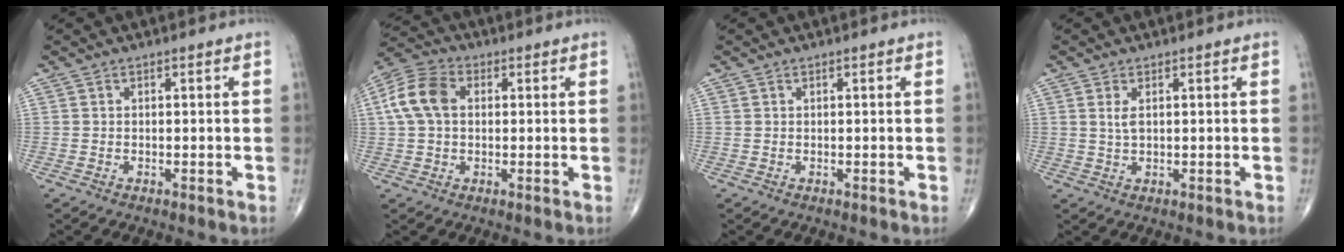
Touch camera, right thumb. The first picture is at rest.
{"total": 9.2, "force": [1.5, 6.3, 6.5], "torque": [-0.138, 0.024, 0.022]}
{"total": 0.0}
{"total": 2.1, "force": [0.7, 0.9, 1.7], "torque": [-0.036, -0.001, 0.019]}